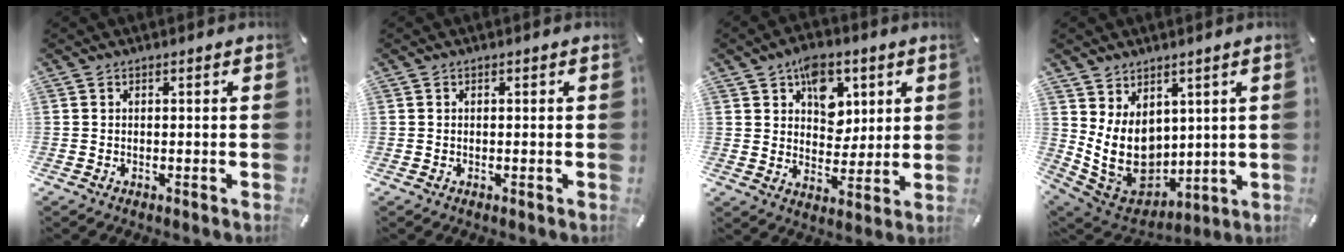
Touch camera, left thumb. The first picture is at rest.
{"total": 0.0}
{"total": 9.9, "force": [4.6, 7.6, 4.4], "torque": [-0.056, -0.012, 0.081]}
{"total": 12.2, "force": [2.2, 10.1, 6.5], "torque": [-0.139, -0.034, 0.047]}